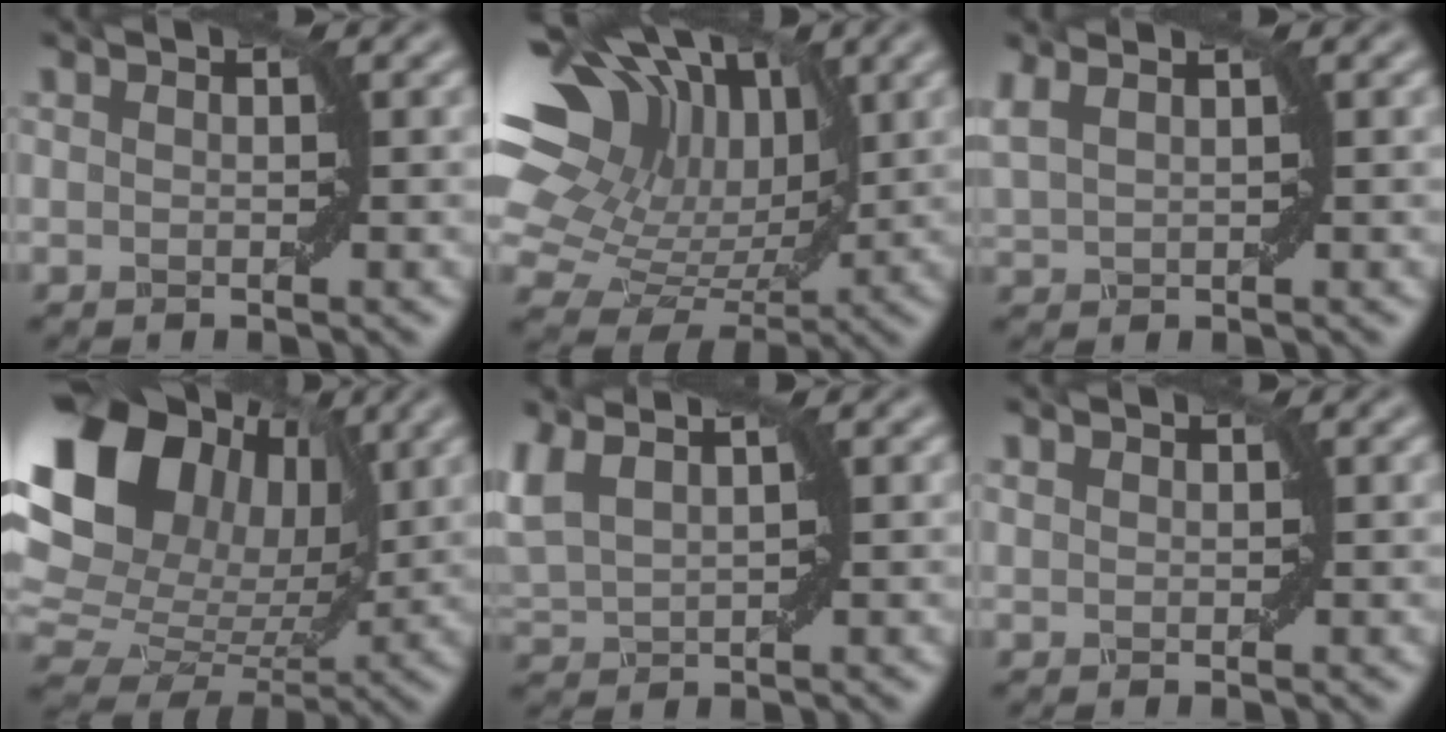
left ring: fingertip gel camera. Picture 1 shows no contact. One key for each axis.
{"total": 14.8, "fx": 5.9, "fy": 9.8, "fz": 9.4, "tx": -0.183, "ty": 0.042, "tz": 0.099}
{"total": 3.6, "fx": 2.3, "fy": 1.4, "fz": 2.4, "tx": -0.058, "ty": 0.018, "tz": 0.037}
{"total": 16.8, "fx": 5.2, "fy": 12.6, "fz": 9.7, "tx": -0.211, "ty": 0.037, "tz": 0.100}
{"total": 4.7, "fx": 2.7, "fy": 2.0, "fz": 3.3, "tx": -0.090, "ty": 0.026, "tz": 0.052}
{"total": 0.6, "fx": 0.5, "fy": 0.3, "fz": 0.1, "tx": -0.003, "ty": 0.003, "tz": 0.010}